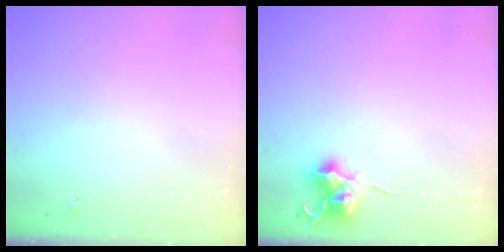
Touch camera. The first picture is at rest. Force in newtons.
{"total": 10.9, "press": 10.8, "slide": 0.8}